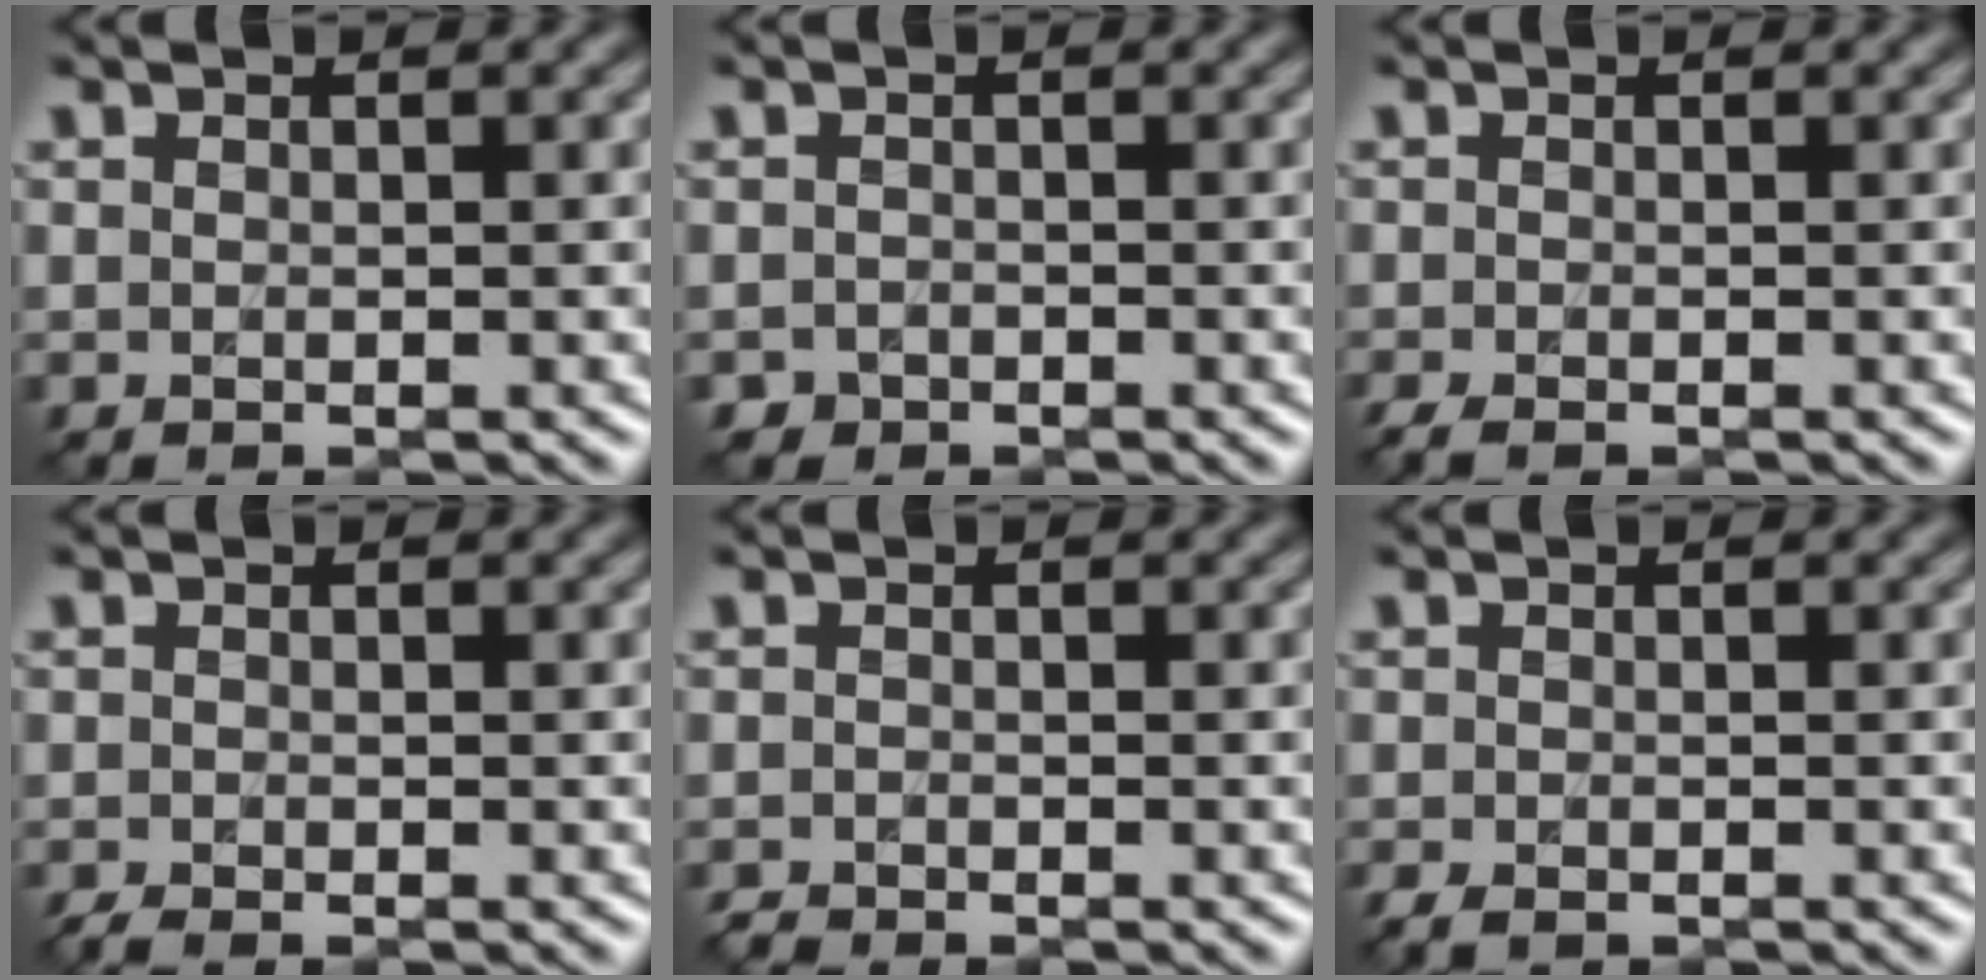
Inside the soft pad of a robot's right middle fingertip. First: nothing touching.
{"total": 0.9, "force": [-0.7, 0.6, -0.2], "torque": [0.005, -0.006, -0.012]}
{"total": 1.4, "force": [-1.1, 0.3, 0.8], "torque": [-0.025, -0.009, -0.023]}
{"total": 1.0, "force": [-0.8, 0.0, 0.6], "torque": [-0.014, -0.003, -0.018]}
{"total": 0.9, "force": [-0.9, 0.0, 0.1], "torque": [-0.004, -0.005, -0.020]}
{"total": 1.6, "force": [-1.2, 0.6, 0.8], "torque": [-0.023, -0.010, -0.024]}